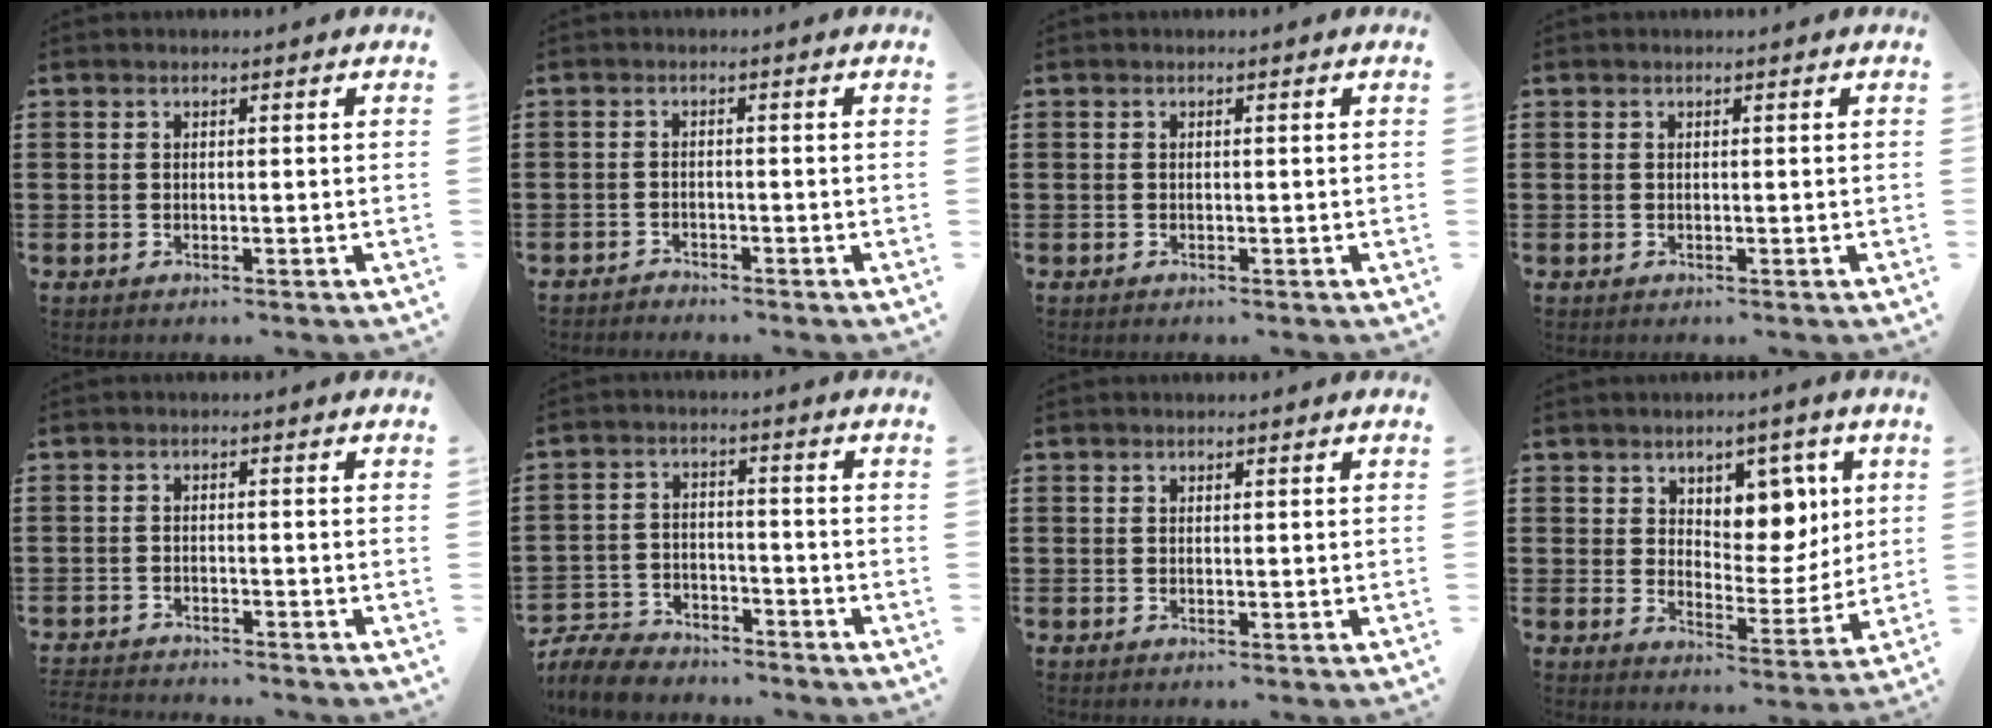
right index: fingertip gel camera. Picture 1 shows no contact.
{"total": 1.4, "force": [-1.4, 0.2, -0.1], "torque": [-0.003, 0.004, -0.031]}
{"total": 0.0}
{"total": 0.0}
{"total": 1.9, "force": [-1.9, 0.1, -0.1], "torque": [-0.003, 0.000, -0.042]}
{"total": 6.7, "force": [-6.4, 1.5, 1.2], "torque": [-0.039, 0.009, -0.132]}
{"total": 0.0}
{"total": 6.8, "force": [3.6, 4.7, 3.3], "torque": [-0.057, -0.012, 0.059]}